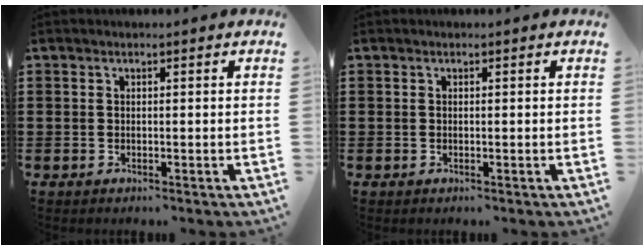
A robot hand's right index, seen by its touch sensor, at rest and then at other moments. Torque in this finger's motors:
{"motor_torque": [0.00, 0.00, 0.00, -0.01]}